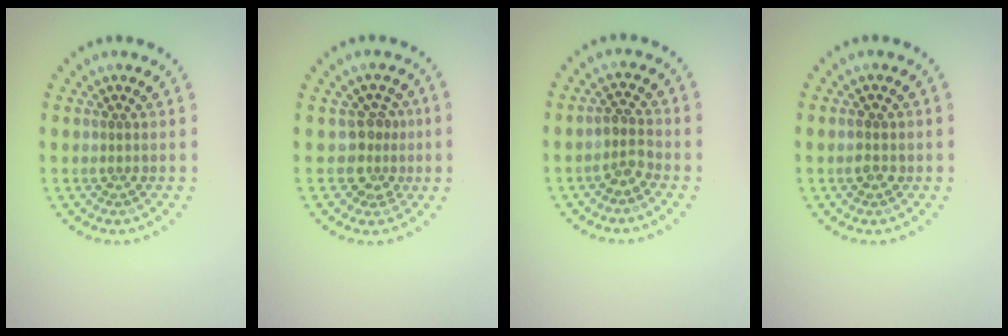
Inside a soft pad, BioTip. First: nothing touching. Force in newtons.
{"total": 2.6, "press": 1.9, "slide": 1.7}
{"total": 1.9, "press": 1.5, "slide": 1.2}
{"total": 1.4, "press": 1.4, "slide": 0.3}